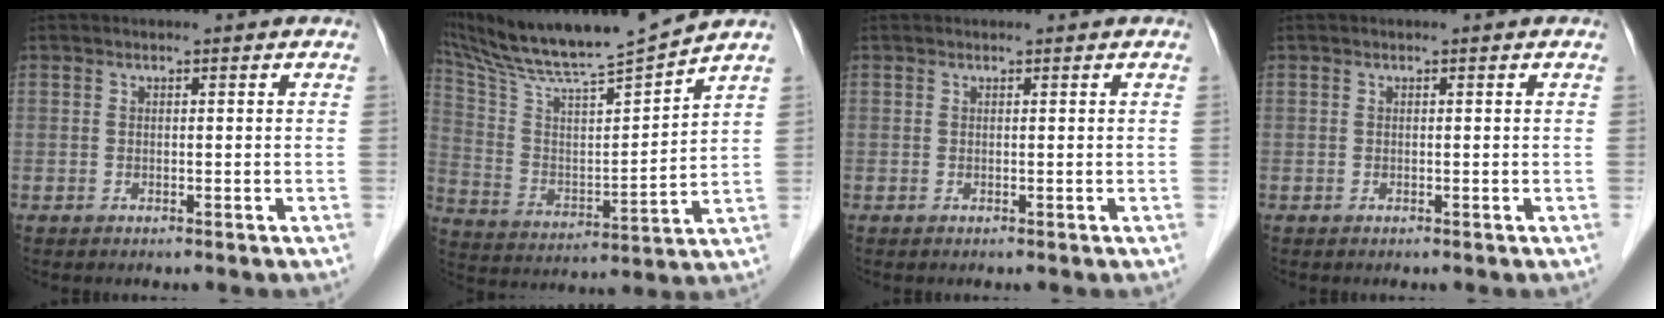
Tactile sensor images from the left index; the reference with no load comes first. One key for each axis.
{"total": 15.5, "fx": 14.3, "fy": -1.7, "fz": 5.7, "tx": -0.118, "ty": -0.019, "tz": 0.256}
{"total": 1.2, "fx": 1.2, "fy": 0.1, "fz": 0.2, "tx": -0.006, "ty": 0.022, "tz": 0.022}
{"total": 0.0}